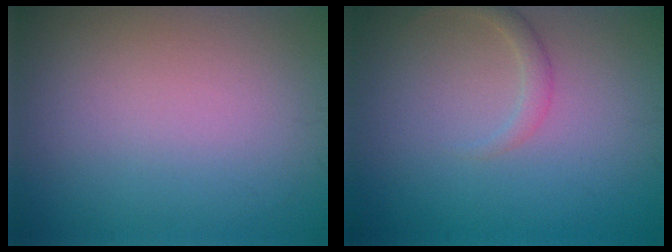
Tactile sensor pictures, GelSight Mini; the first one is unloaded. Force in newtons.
{"total": 1.4, "press": 1.4, "slide": 0.1}